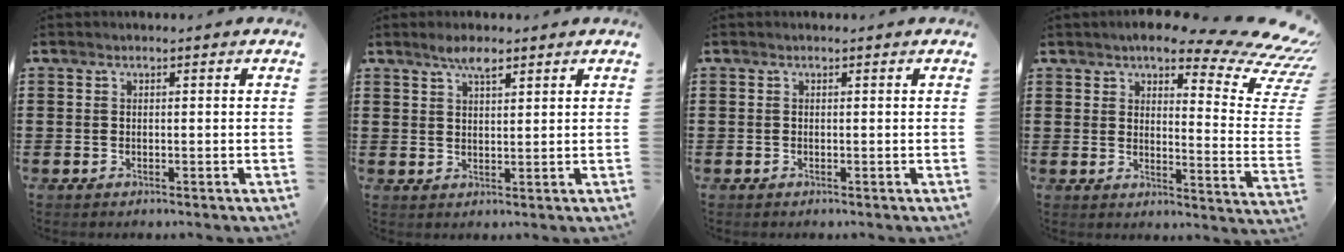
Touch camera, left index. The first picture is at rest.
{"total": 3.6, "force": [2.6, 1.2, 2.2], "torque": [-0.042, 0.002, 0.044]}
{"total": 0.0}
{"total": 11.0, "force": [8.2, 2.4, 7.0], "torque": [-0.114, -0.054, 0.135]}